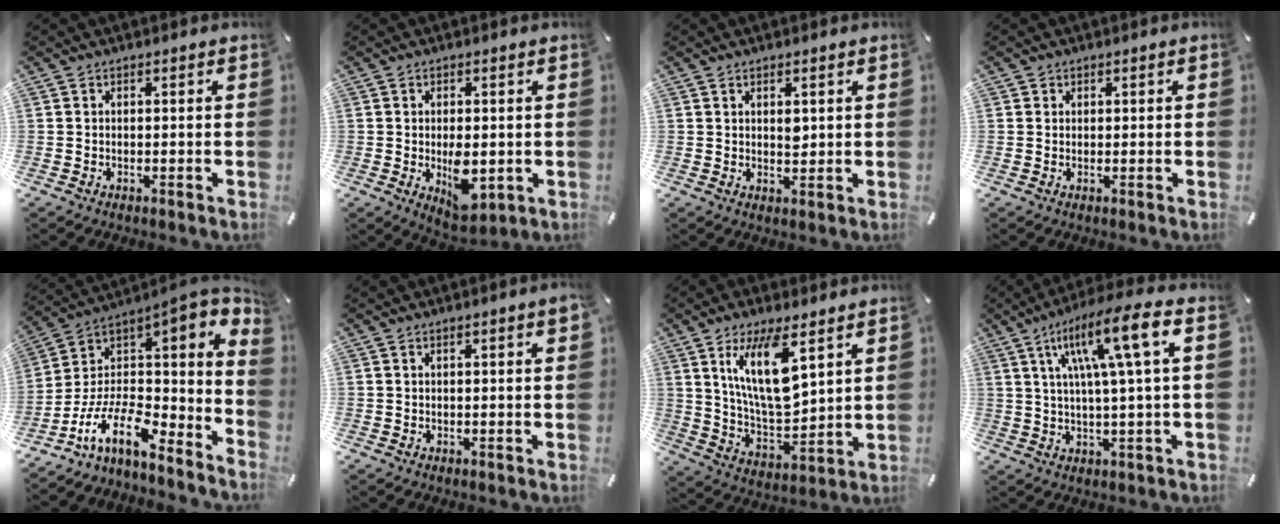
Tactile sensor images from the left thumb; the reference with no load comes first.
{"total": 7.4, "force": [-0.8, 4.1, 6.1], "torque": [-0.074, -0.006, -0.009]}
{"total": 2.4, "force": [1.1, 1.1, 1.8], "torque": [-0.022, -0.006, 0.016]}
{"total": 0.7, "force": [0.3, 0.7, 0.0], "torque": [0.001, 0.002, 0.006]}
{"total": 11.6, "force": [-2.1, 5.6, 9.9], "torque": [-0.175, -0.029, -0.042]}
{"total": 1.9, "force": [1.0, 0.1, 1.7], "torque": [-0.033, -0.001, 0.018]}
{"total": 15.8, "force": [8.4, 6.0, 11.9], "torque": [-0.234, -0.035, 0.141]}
{"total": 15.2, "force": [5.7, 1.7, 13.9], "torque": [-0.243, -0.013, 0.083]}